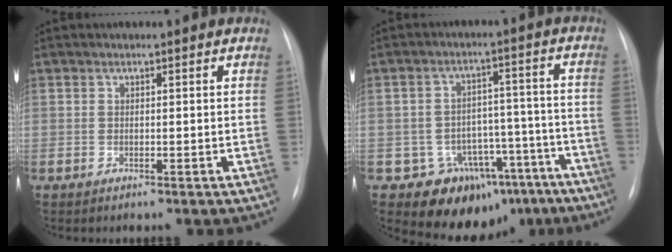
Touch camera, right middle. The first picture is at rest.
{"total": 13.2, "force": [-9.2, 9.3, 1.9], "torque": [0.009, 0.084, -0.109]}